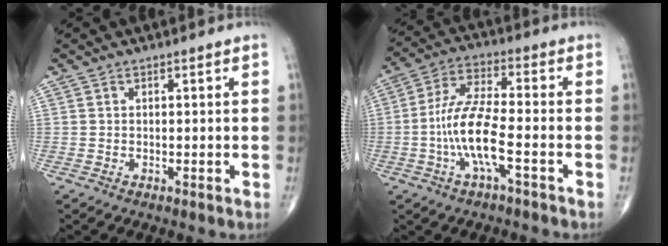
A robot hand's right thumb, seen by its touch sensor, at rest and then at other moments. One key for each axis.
{"total": 11.1, "fx": -3.2, "fy": 2.8, "fz": 10.2, "tx": -0.224, "ty": 0.031, "tz": -0.063}